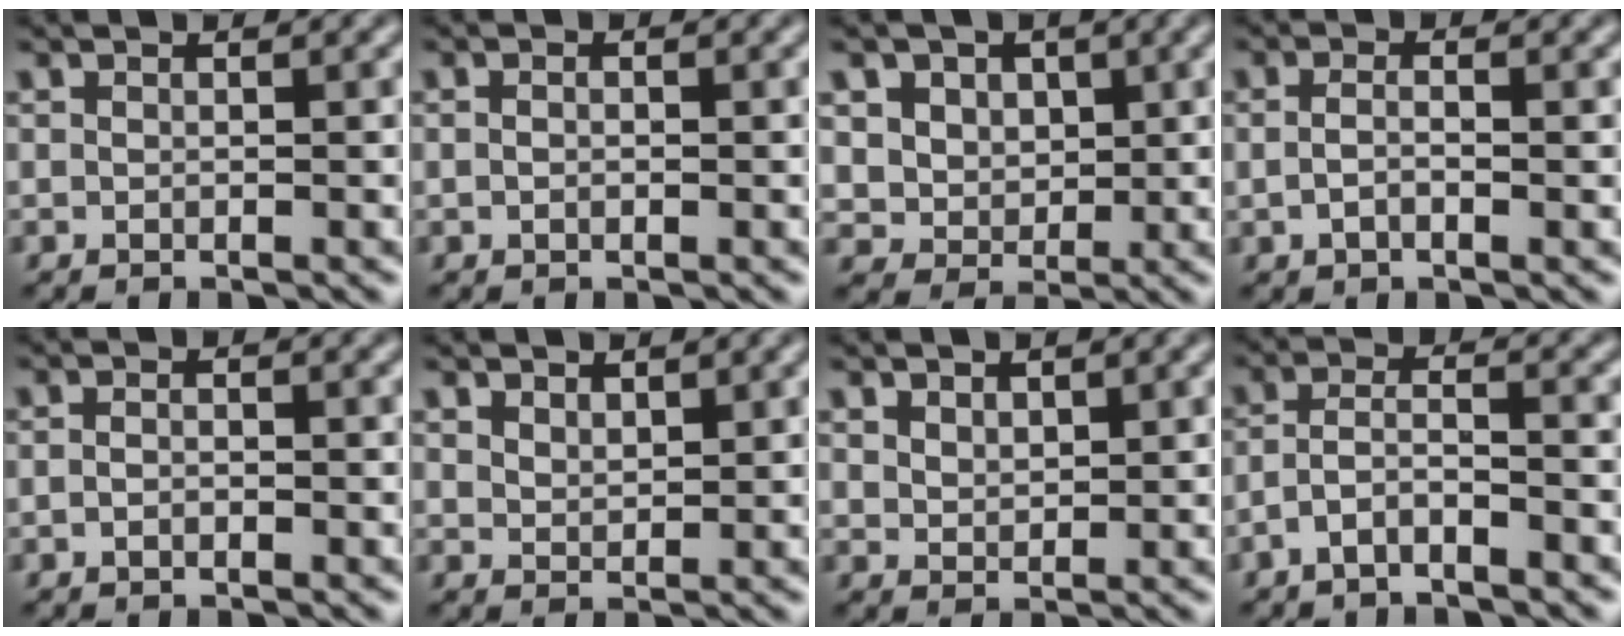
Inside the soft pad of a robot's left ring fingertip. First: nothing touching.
{"total": 1.2, "force": [0.1, 0.8, 0.9], "torque": [-0.011, -0.003, -0.006]}
{"total": 4.7, "force": [1.8, 4.0, 1.7], "torque": [-0.040, -0.003, 0.034]}
{"total": 1.8, "force": [-0.3, 0.7, 1.6], "torque": [-0.037, -0.003, -0.010]}
{"total": 1.2, "force": [-0.4, 0.6, 0.9], "torque": [-0.012, -0.004, -0.011]}
{"total": 1.6, "force": [1.3, 0.8, 0.6], "torque": [-0.013, -0.002, 0.028]}
{"total": 1.7, "force": [1.1, 1.0, 0.7], "torque": [-0.015, -0.002, 0.025]}
{"total": 3.1, "force": [-1.9, 0.9, 2.2], "torque": [-0.047, 0.010, -0.046]}